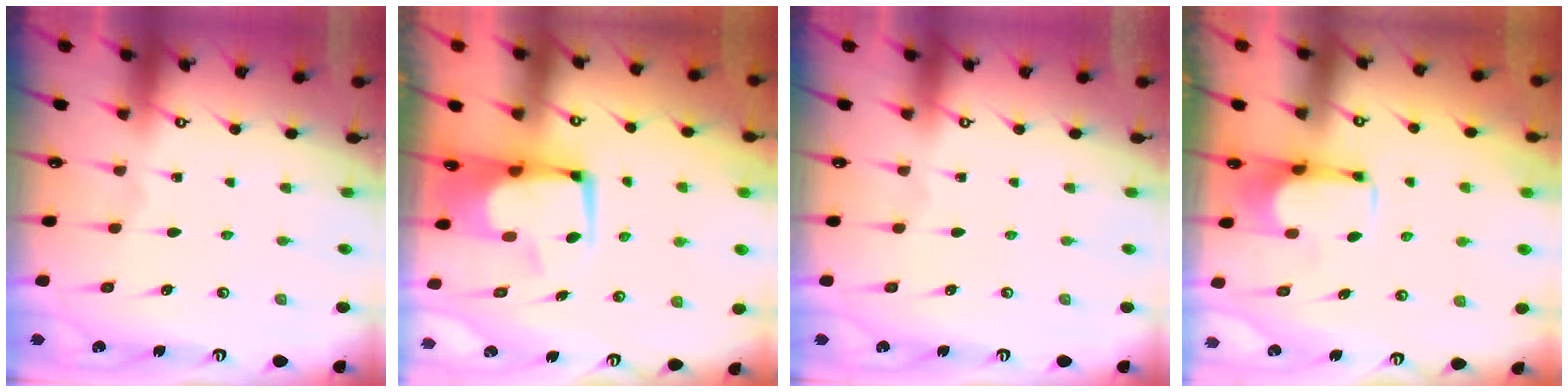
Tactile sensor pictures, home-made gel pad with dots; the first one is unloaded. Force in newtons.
{"total": 3.4, "press": 3.2, "slide": 1.2}
{"total": 0.0}
{"total": 2.1, "press": 1.9, "slide": 0.8}